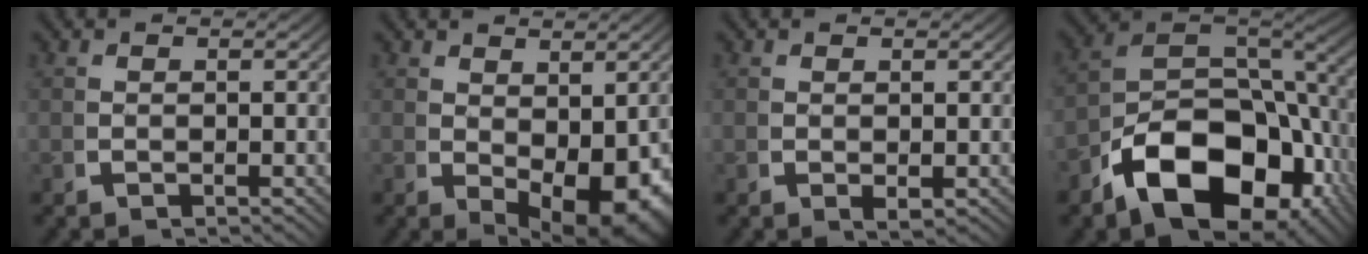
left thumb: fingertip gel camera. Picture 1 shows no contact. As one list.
[{"total": 7.0, "force": [-0.7, 4.2, 5.6], "torque": [-0.095, -0.039, 0.018]}, {"total": 0.8, "force": [0.3, 0.4, 0.6], "torque": [-0.014, -0.005, 0.010]}, {"total": 15.7, "force": [-3.7, 10.3, 11.2], "torque": [-0.215, -0.063, -0.035]}]